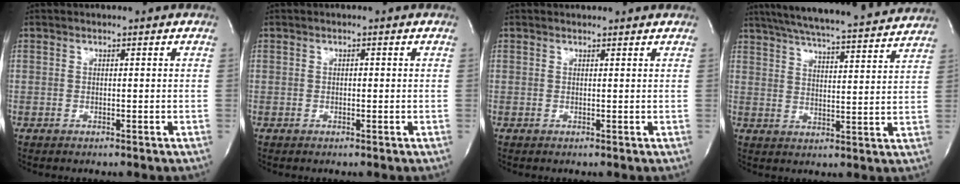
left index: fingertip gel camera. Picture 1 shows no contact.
{"total": 0.5, "force": [-0.1, 0.3, 0.4], "torque": [-0.006, 0.000, -0.003]}
{"total": 1.6, "force": [1.5, 0.3, 0.0], "torque": [-0.012, 0.007, 0.015]}
{"total": 23.3, "force": [21.0, 1.6, 9.9], "torque": [-0.169, -0.001, 0.279]}